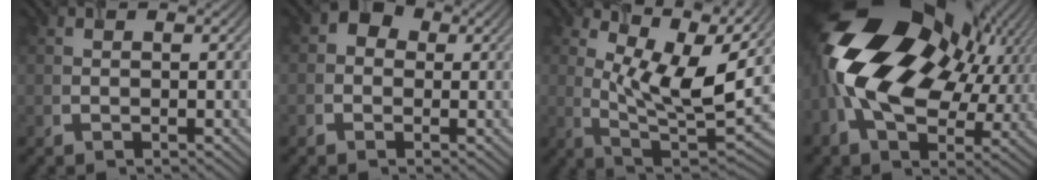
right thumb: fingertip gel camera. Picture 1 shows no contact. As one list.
[{"total": 2.8, "force": [0.2, 2.6, 1.1], "torque": [-0.009, 0.002, -0.009]}, {"total": 10.8, "force": [4.3, 4.2, 9.0], "torque": [-0.175, -0.010, 0.083]}, {"total": 21.2, "force": [4.0, 13.3, 16.0], "torque": [-0.326, -0.020, 0.084]}]